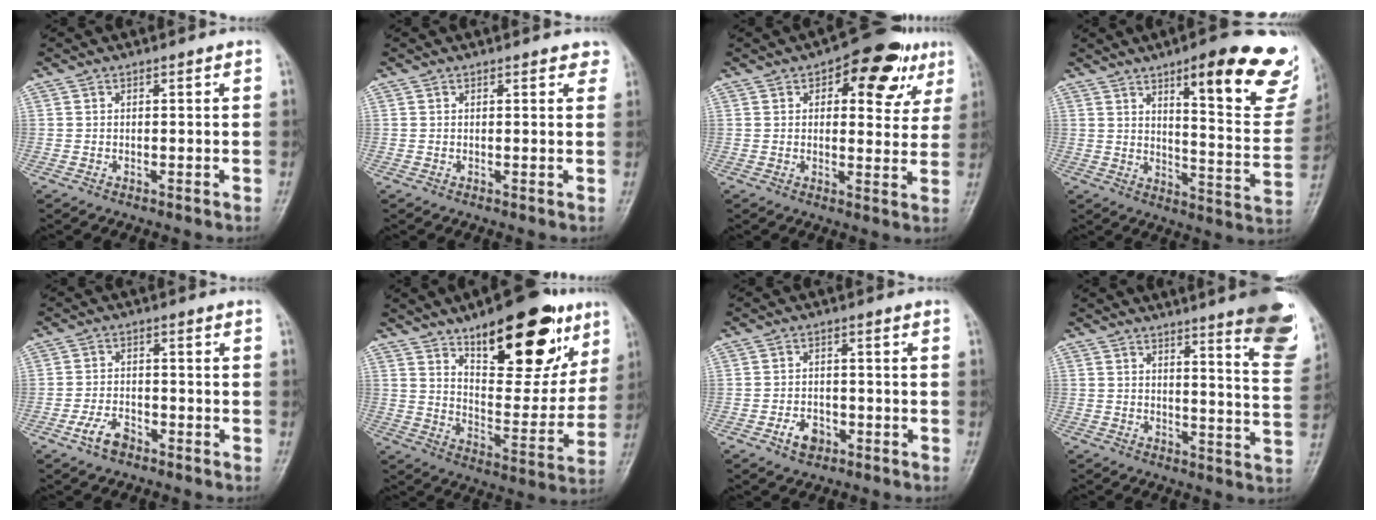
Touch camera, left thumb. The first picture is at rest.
{"total": 2.0, "force": [1.5, 1.1, 0.9], "torque": [0.013, -0.002, 0.009]}
{"total": 13.4, "force": [6.1, 6.8, 9.8], "torque": [-0.074, -0.007, 0.074]}
{"total": 23.6, "force": [14.0, 6.1, 18.0], "torque": [-0.190, -0.071, 0.187]}
{"total": 4.5, "force": [-2.8, 2.4, 2.6], "torque": [-0.048, 0.019, -0.052]}
{"total": 23.5, "force": [13.3, 9.8, 16.8], "torque": [-0.188, -0.055, 0.207]}
{"total": 4.3, "force": [-2.1, 3.0, 2.3], "torque": [-0.027, 0.015, -0.035]}
{"total": 14.3, "force": [9.1, 2.1, 10.8], "torque": [-0.108, -0.058, 0.104]}